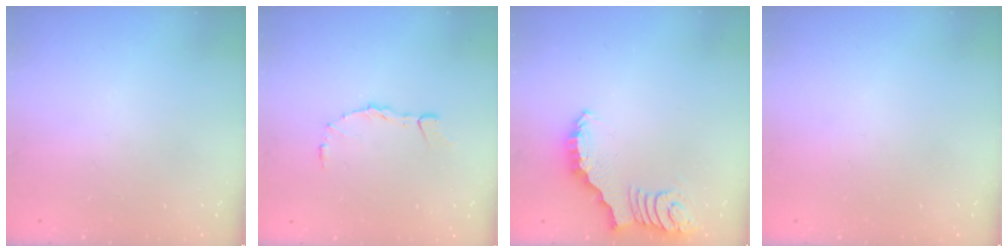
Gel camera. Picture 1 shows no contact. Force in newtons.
{"total": 6.4, "press": 6.4, "slide": 0.7}
{"total": 2.6, "press": 2.5, "slide": 0.5}
{"total": 0.0}